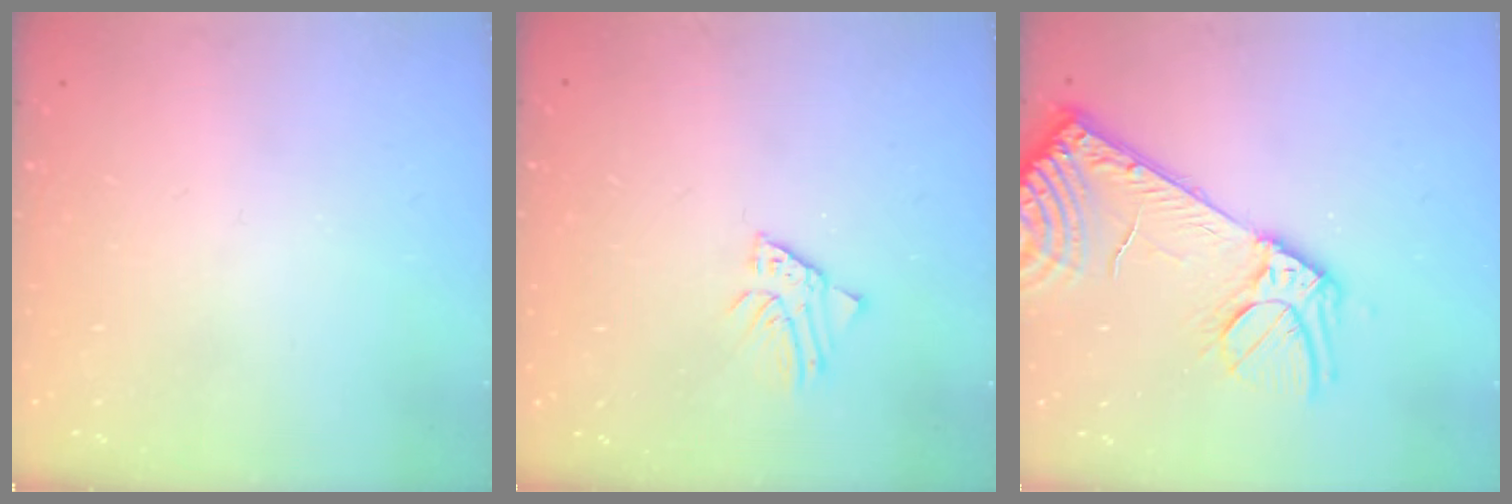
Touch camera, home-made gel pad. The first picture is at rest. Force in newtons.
{"total": 2.4, "press": 2.4, "slide": 0.2}
{"total": 15.6, "press": 15.0, "slide": 3.9}